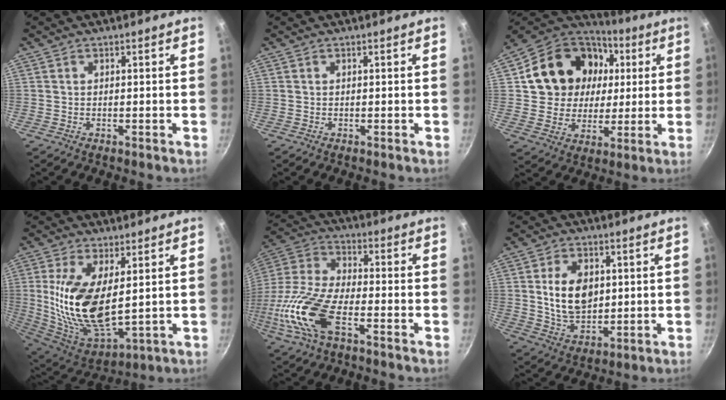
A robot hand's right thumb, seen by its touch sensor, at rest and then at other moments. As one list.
[{"total": 0.0}, {"total": 20.3, "force": [5.0, 16.8, 10.4], "torque": [-0.171, 0.017, 0.087]}, {"total": 17.5, "force": [2.8, 8.2, 15.1], "torque": [-0.294, -0.034, 0.066]}, {"total": 17.2, "force": [-6.6, 7.6, 14.0], "torque": [-0.293, 0.022, -0.143]}, {"total": 10.4, "force": [1.7, 7.1, 7.5], "torque": [-0.114, -0.017, 0.038]}]